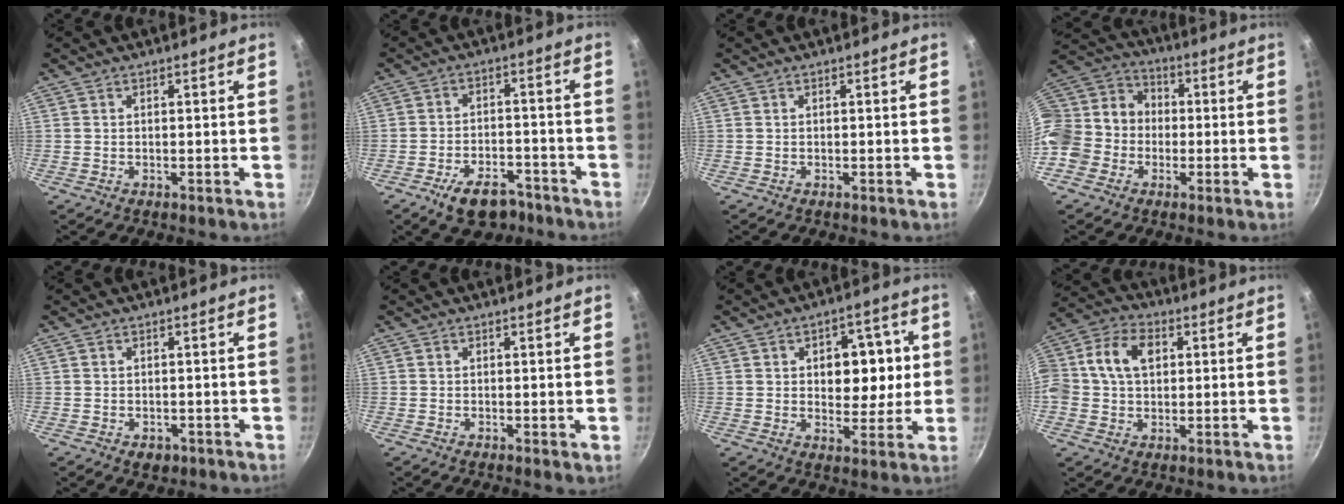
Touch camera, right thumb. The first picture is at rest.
{"total": 9.3, "force": [-5.9, 5.0, 5.0], "torque": [-0.058, 0.040, -0.091]}
{"total": 0.0}
{"total": 15.2, "force": [-3.3, 13.1, 7.0], "torque": [-0.111, 0.051, -0.077]}
{"total": 2.4, "force": [-1.0, 1.8, 1.2], "torque": [-0.014, 0.004, -0.004]}
{"total": 0.7, "force": [0.1, 0.3, 0.6], "torque": [-0.010, -0.003, -0.001]}
{"total": 11.4, "force": [1.6, 7.8, 8.2], "torque": [-0.063, -0.002, 0.022]}
{"total": 14.0, "force": [2.5, 10.1, 9.3], "torque": [-0.171, 0.028, 0.028]}